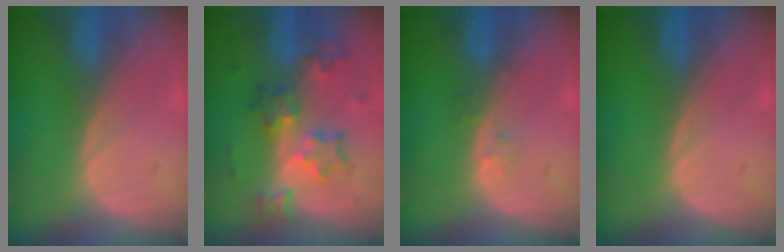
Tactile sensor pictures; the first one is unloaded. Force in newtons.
{"total": 8.4, "press": 7.3, "slide": 4.1}
{"total": 1.2, "press": 1.2, "slide": 0.1}
{"total": 0.0}